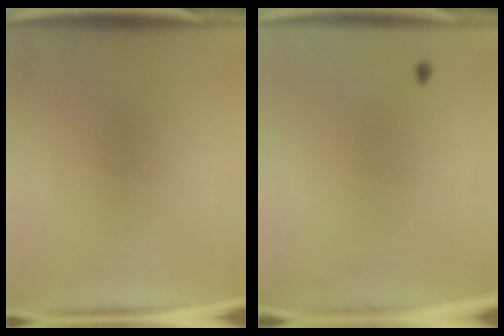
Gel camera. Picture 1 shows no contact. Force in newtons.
{"total": 0.9}